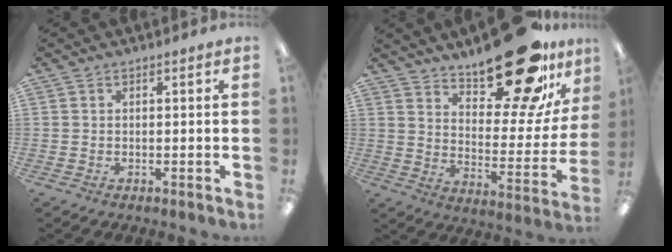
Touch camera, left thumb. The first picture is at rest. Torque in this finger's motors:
{"motor_torque": [0.43, 0.66, 1.60, -1.18, 0.14]}